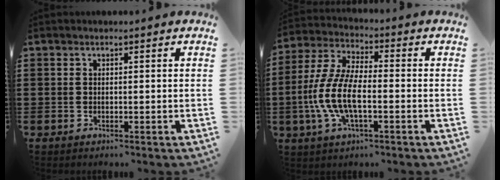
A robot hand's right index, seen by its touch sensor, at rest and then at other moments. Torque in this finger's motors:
{"motor_torque": [2.14, 0.00, 1.05, 0.21]}